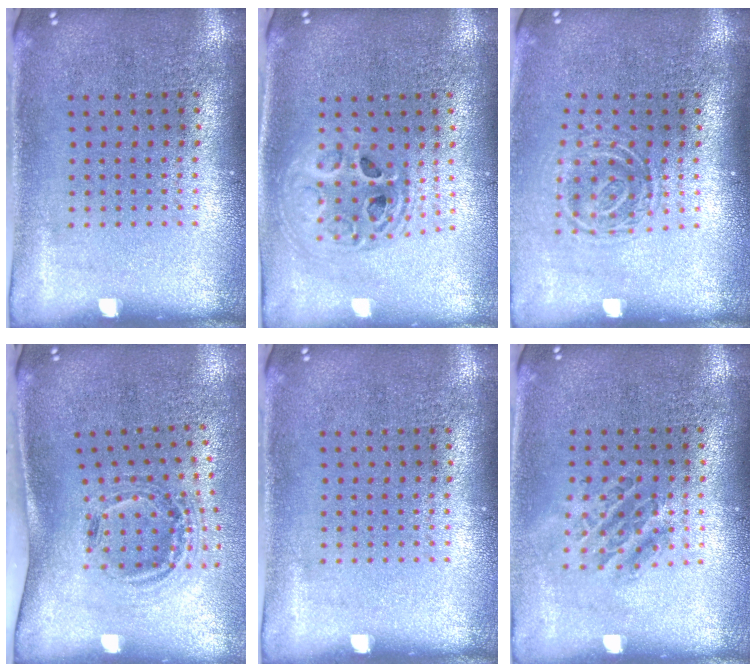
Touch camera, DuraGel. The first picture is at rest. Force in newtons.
{"total": 1.8, "press": 1.5, "slide": 1.0}
{"total": 1.7, "press": 1.2, "slide": 1.1}
{"total": 1.2, "press": 1.0, "slide": 0.7}
{"total": 0.0}
{"total": 1.1, "press": 1.0, "slide": 0.4}